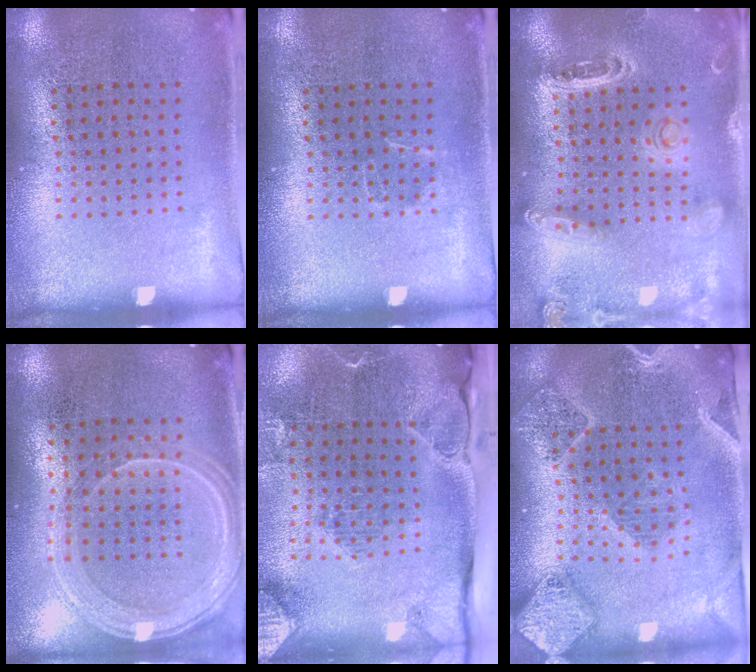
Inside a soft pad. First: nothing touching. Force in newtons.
{"total": 0.6, "press": 0.6, "slide": 0.2}
{"total": 1.4, "press": 1.4, "slide": 0.1}
{"total": 1.3, "press": 1.3, "slide": 0.1}
{"total": 3.0, "press": 2.3, "slide": 1.9}
{"total": 2.7, "press": 2.4, "slide": 1.2}